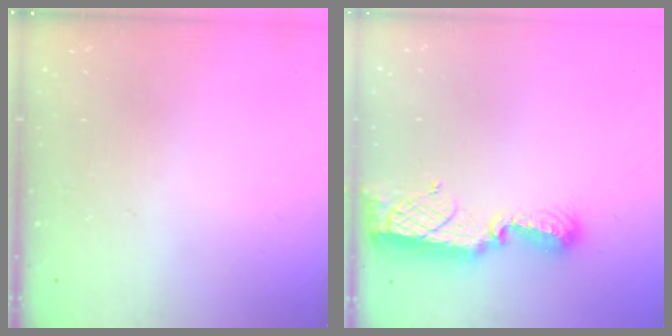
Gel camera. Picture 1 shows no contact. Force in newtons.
{"total": 9.9, "press": 9.9, "slide": 0.8}